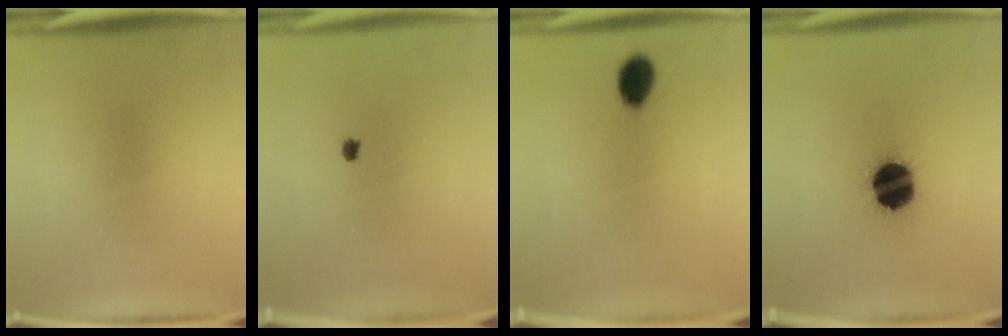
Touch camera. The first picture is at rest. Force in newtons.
{"total": 0.6}
{"total": 5.5}
{"total": 16.3}